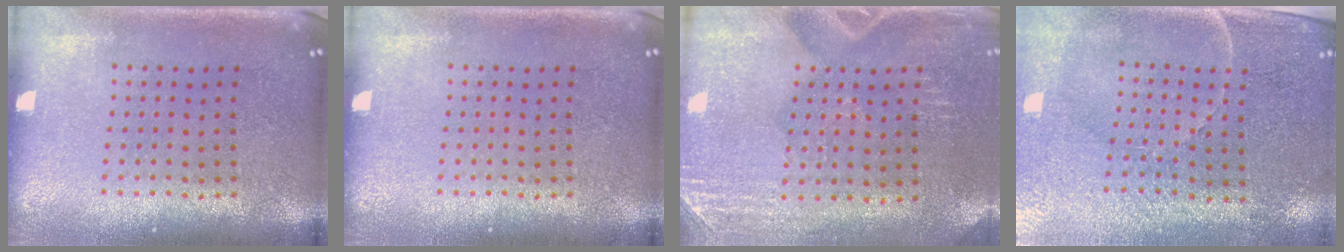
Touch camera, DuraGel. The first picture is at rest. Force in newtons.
{"total": 0.0}
{"total": 2.9, "press": 2.6, "slide": 1.2}
{"total": 3.4, "press": 3.2, "slide": 1.0}